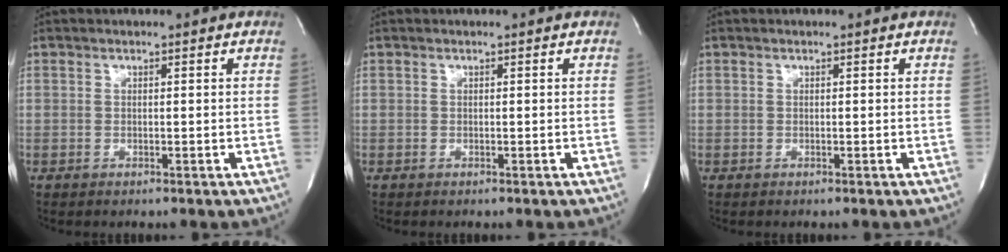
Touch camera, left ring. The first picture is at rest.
{"total": 0.0}
{"total": 0.0}